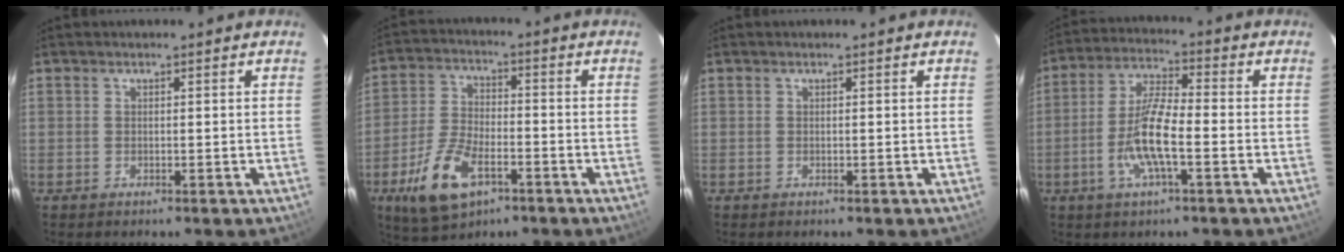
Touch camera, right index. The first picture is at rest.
{"total": 12.4, "force": [-6.2, 6.1, 8.8], "torque": [-0.200, -0.011, -0.111]}
{"total": 0.0}
{"total": 9.6, "force": [-3.1, 1.9, 8.9], "torque": [-0.182, -0.001, -0.061]}